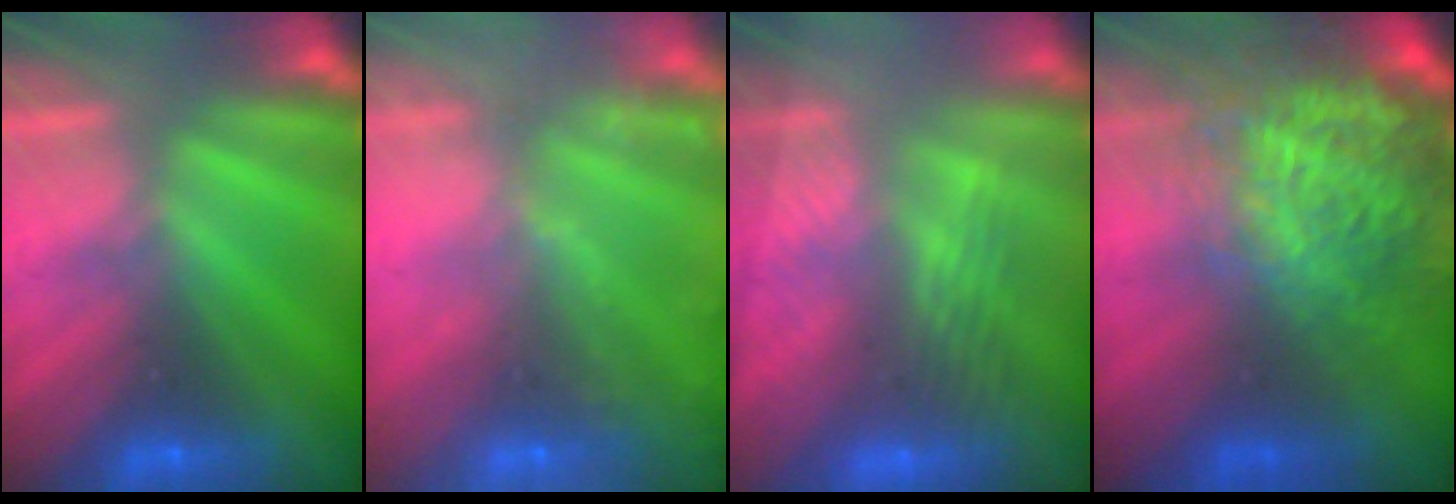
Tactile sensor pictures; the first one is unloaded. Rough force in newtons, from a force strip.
{"total": 8.7}
{"total": 2.9}
{"total": 7.6}